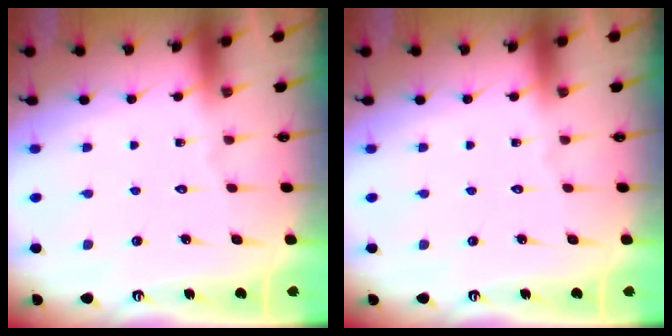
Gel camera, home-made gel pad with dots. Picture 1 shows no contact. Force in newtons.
{"total": 0.0}